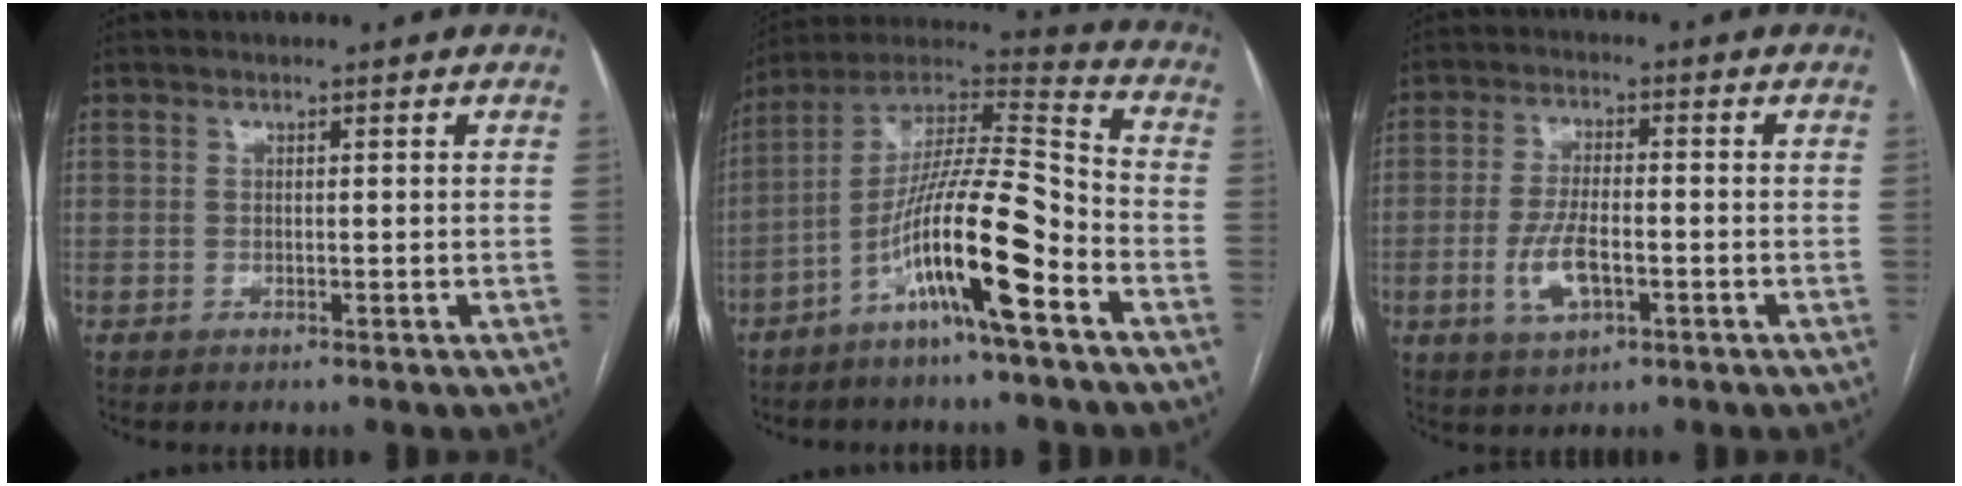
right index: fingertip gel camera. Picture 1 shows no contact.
{"total": 16.2, "force": [-7.3, 0.9, 14.5], "torque": [-0.267, 0.007, -0.131]}
{"total": 6.7, "force": [-2.0, 2.4, 5.9], "torque": [-0.124, 0.000, -0.033]}